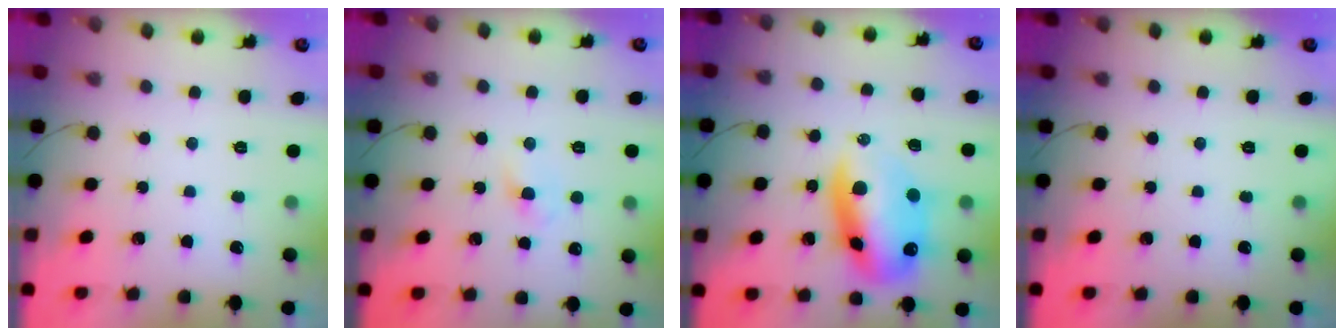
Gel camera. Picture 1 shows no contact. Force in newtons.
{"total": 2.7, "press": 2.5, "slide": 1.1}
{"total": 14.5, "press": 14.0, "slide": 3.8}
{"total": 0.0}